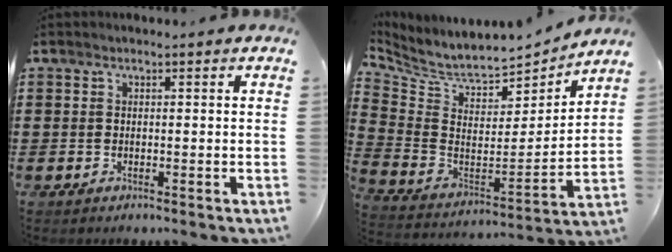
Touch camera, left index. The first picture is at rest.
{"total": 6.7, "force": [6.1, 1.6, 2.2], "torque": [-0.078, -0.052, 0.102]}